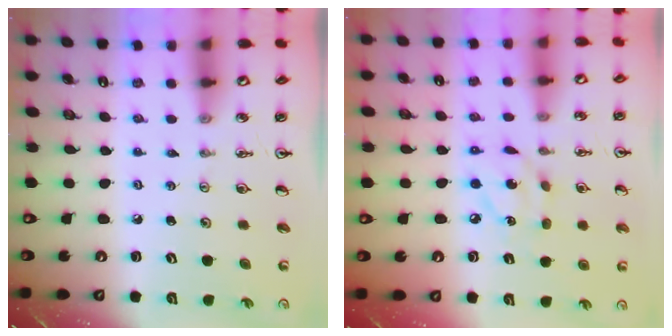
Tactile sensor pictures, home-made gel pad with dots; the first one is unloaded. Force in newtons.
{"total": 8.5, "press": 8.4, "slide": 0.4}